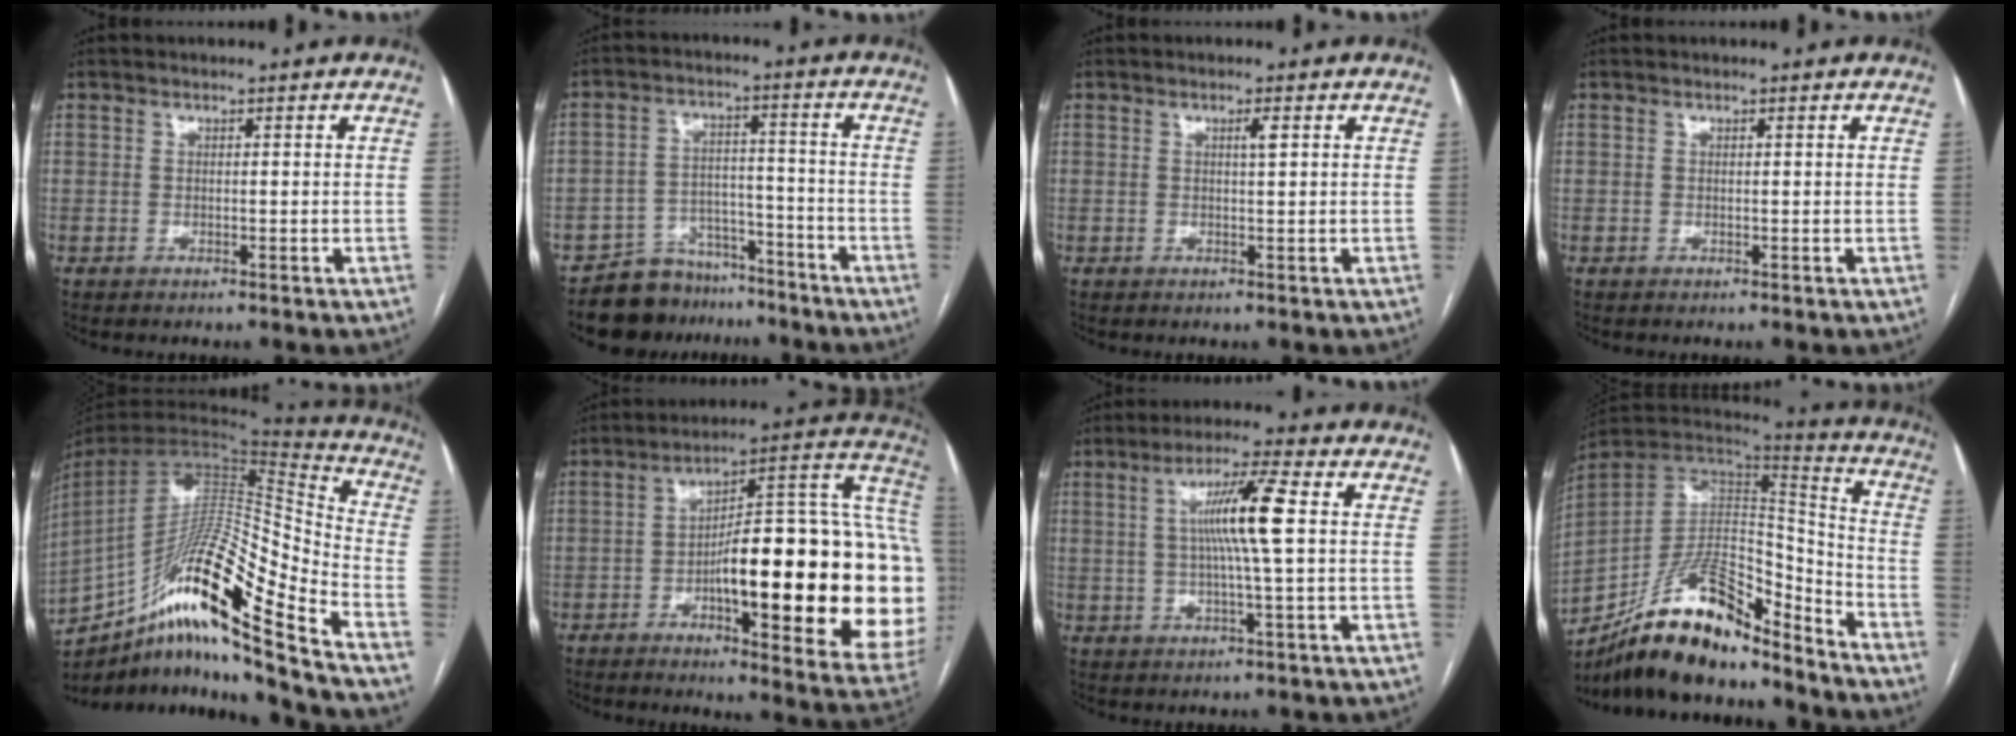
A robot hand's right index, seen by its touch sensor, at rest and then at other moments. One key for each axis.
{"total": 8.5, "fx": -7.2, "fy": 4.4, "fz": 0.1, "tx": 0.011, "ty": 0.037, "tz": -0.118}
{"total": 1.4, "fx": 0.5, "fy": 0.0, "fz": 1.3, "tx": -0.022, "ty": 0.000, "tz": 0.008}
{"total": 0.0}
{"total": 22.5, "fx": -15.0, "fy": 0.6, "fz": 16.8, "tx": -0.306, "ty": 0.005, "tz": -0.276}
{"total": 31.6, "fx": -3.7, "fy": 5.7, "fz": 30.8, "tx": -0.339, "ty": 0.025, "tz": -0.052}
{"total": 8.7, "fx": 1.4, "fy": -0.5, "fz": 8.6, "tx": -0.156, "ty": 0.004, "tz": 0.023}
{"total": 19.1, "fx": -15.2, "fy": 5.8, "fz": 9.9, "tx": -0.187, "ty": 0.030, "tz": -0.268}